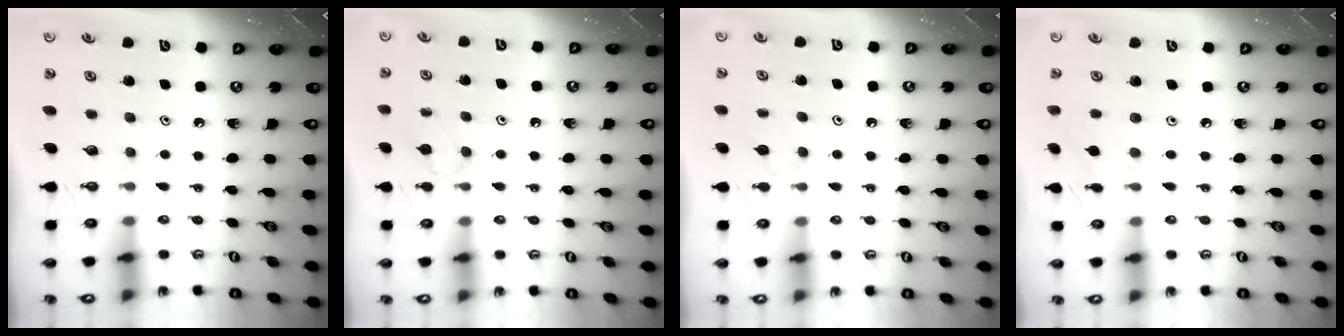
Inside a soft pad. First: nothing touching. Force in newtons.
{"total": 6.3, "press": 6.3, "slide": 0.9}
{"total": 3.3, "press": 3.2, "slide": 0.6}
{"total": 2.8, "press": 2.8, "slide": 0.5}